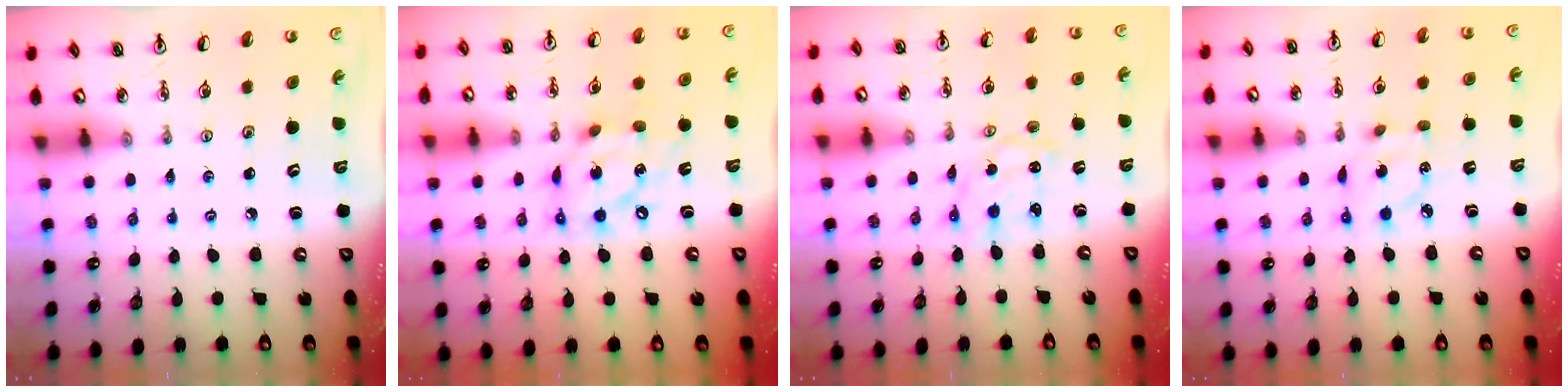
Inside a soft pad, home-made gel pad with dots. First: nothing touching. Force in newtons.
{"total": 14.3, "press": 14.2, "slide": 1.3}
{"total": 1.7, "press": 1.7, "slide": 0.1}
{"total": 6.1, "press": 6.1, "slide": 0.2}